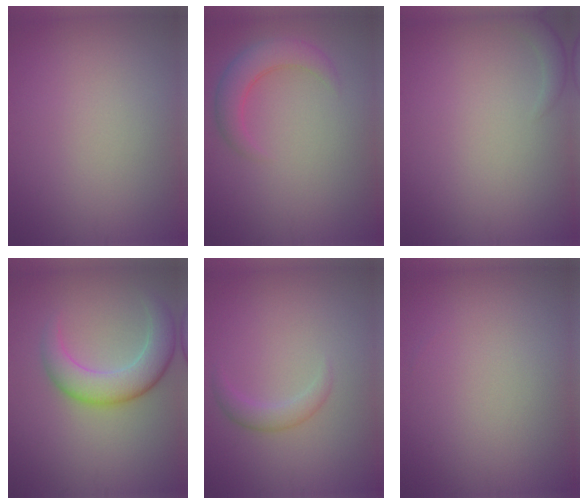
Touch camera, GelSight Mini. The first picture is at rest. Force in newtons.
{"total": 3.4, "press": 3.4, "slide": 0.2}
{"total": 1.4, "press": 1.4, "slide": 0.2}
{"total": 5.1, "press": 5.1, "slide": 0.2}
{"total": 1.7, "press": 1.7, "slide": 0.1}
{"total": 0.0}